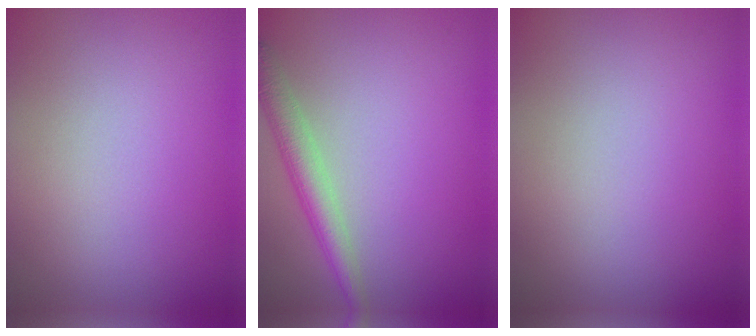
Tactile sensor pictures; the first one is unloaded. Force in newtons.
{"total": 3.3, "press": 3.3, "slide": 0.1}
{"total": 0.0}